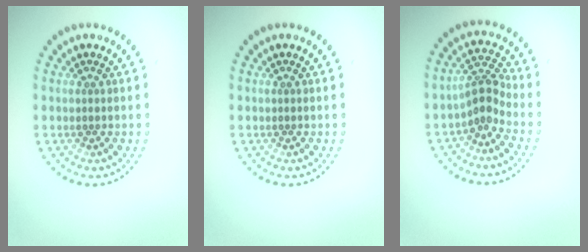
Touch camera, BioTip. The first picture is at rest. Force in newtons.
{"total": 0.0}
{"total": 2.5, "press": 1.8, "slide": 1.7}